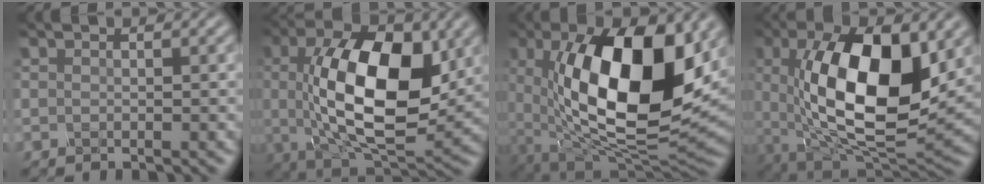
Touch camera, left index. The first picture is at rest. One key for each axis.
{"total": 12.4, "fx": 1.2, "fy": 5.8, "fz": 11.0, "tx": -0.176, "ty": 0.001, "tz": 0.016}
{"total": 15.4, "fx": 2.1, "fy": 7.0, "fz": 13.6, "tx": -0.222, "ty": -0.014, "tz": 0.034}
{"total": 14.0, "fx": 1.7, "fy": 6.2, "fz": 12.4, "tx": -0.204, "ty": -0.012, "tz": 0.026}